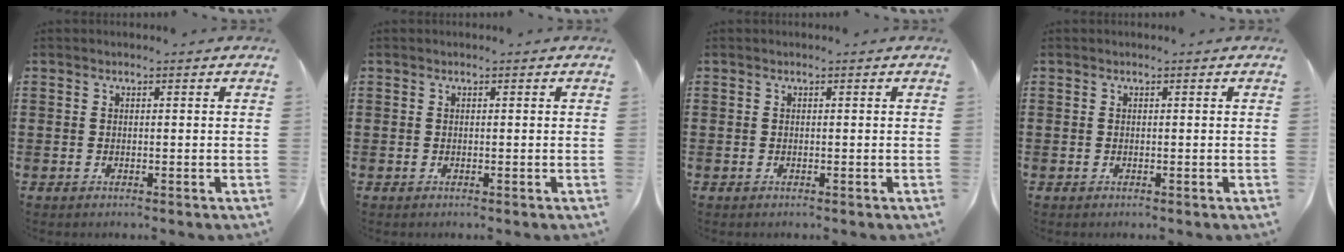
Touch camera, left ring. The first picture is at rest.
{"total": 0.0}
{"total": 0.0}
{"total": 0.0}